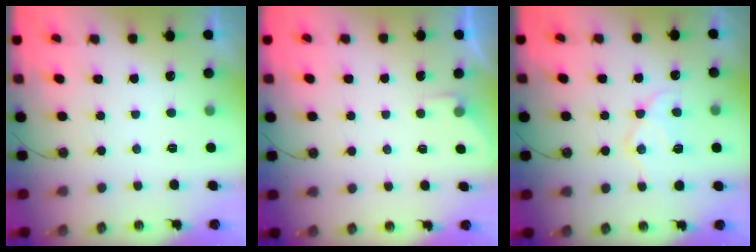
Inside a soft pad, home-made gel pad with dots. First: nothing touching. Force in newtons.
{"total": 2.9, "press": 2.8, "slide": 0.4}
{"total": 13.1, "press": 13.1, "slide": 1.2}